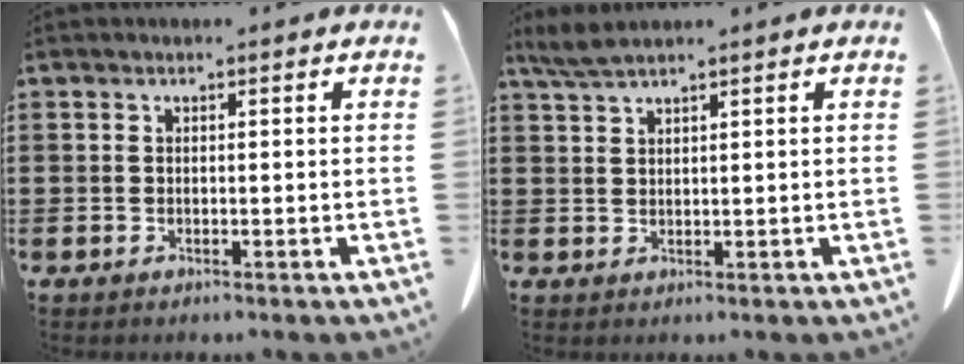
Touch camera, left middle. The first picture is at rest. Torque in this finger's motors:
{"motor_torque": [0.08, 0.09, 0.04, 0.03]}